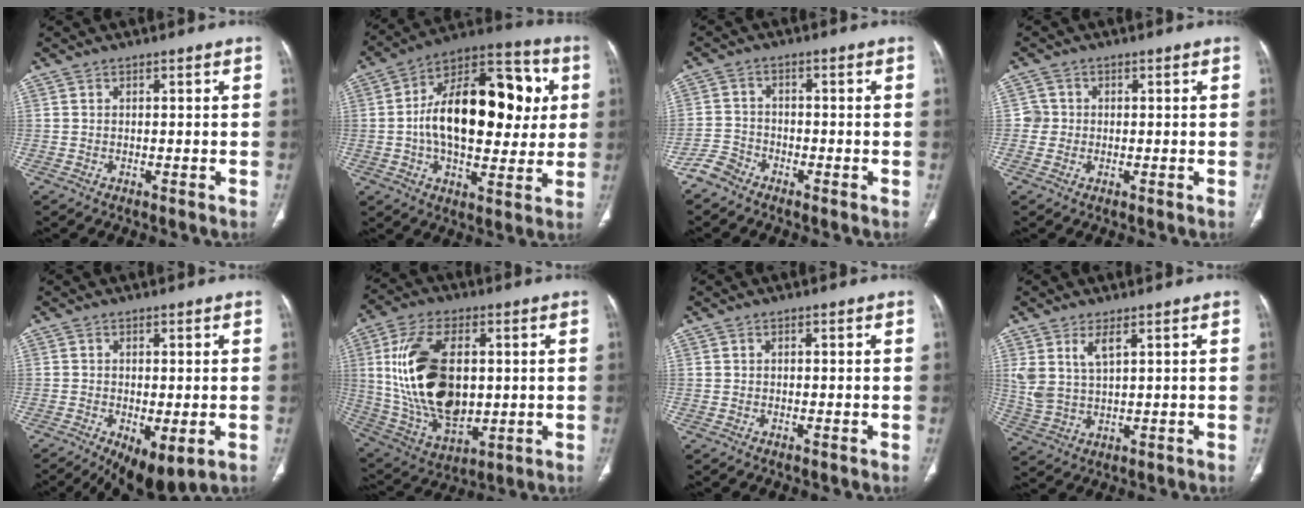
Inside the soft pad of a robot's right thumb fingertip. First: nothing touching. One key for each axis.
{"total": 25.0, "fx": 2.6, "fy": 13.6, "fz": 20.9, "tx": -0.295, "ty": 0.020, "tz": 0.031}
{"total": 3.3, "fx": -2.9, "fy": 1.5, "fz": 0.0, "tx": 0.006, "ty": 0.005, "tz": -0.066}
{"total": 2.2, "fx": -0.1, "fy": 2.2, "fz": 0.1, "tx": 0.015, "ty": 0.008, "tz": -0.006}
{"total": 10.0, "fx": -4.3, "fy": 4.3, "fz": 8.0, "tx": -0.130, "ty": -0.016, "tz": -0.061}
{"total": 21.8, "fx": 2.4, "fy": 12.6, "fz": 17.6, "tx": -0.327, "ty": -0.014, "tz": 0.058}
{"total": 0.0}
{"total": 6.0, "fx": 2.8, "fy": 2.5, "fz": 4.7, "tx": -0.104, "ty": -0.015, "tz": 0.070}